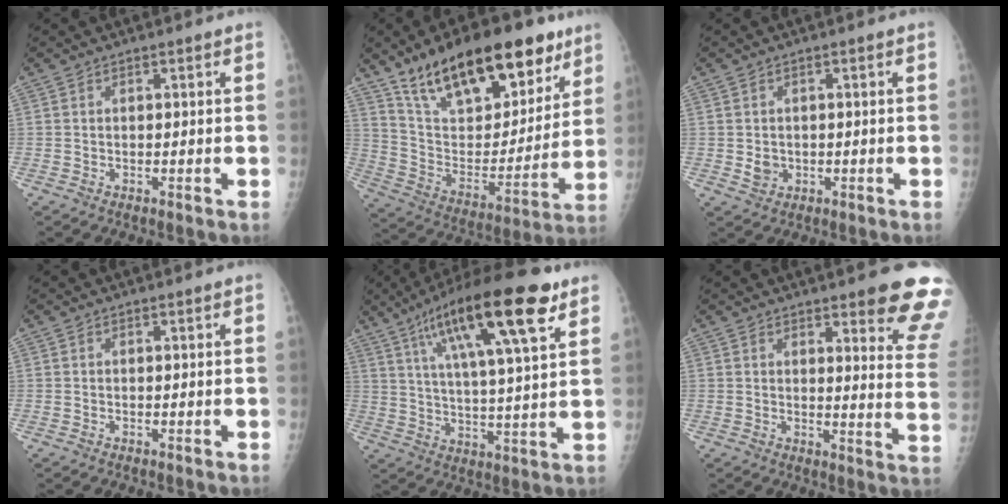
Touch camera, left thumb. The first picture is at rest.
{"total": 28.0, "force": [18.0, 12.3, 17.7], "torque": [-0.245, -0.041, 0.297]}
{"total": 2.7, "force": [-0.3, 2.4, 1.2], "torque": [-0.010, 0.000, 0.002]}
{"total": 0.0}
{"total": 21.4, "force": [11.0, 4.7, 17.7], "torque": [-0.286, -0.012, 0.179]}
{"total": 13.6, "force": [9.9, 2.7, 8.8], "torque": [-0.071, -0.066, 0.102]}